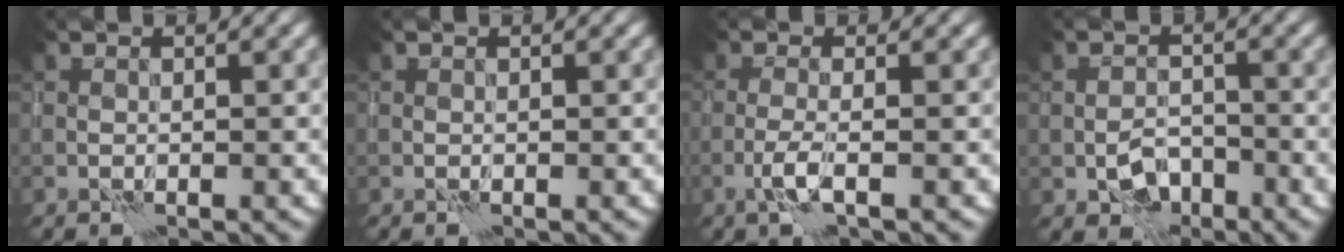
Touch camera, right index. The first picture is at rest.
{"total": 0.0}
{"total": 2.0, "force": [-0.8, 0.4, 1.7], "torque": [-0.036, 0.006, -0.024]}
{"total": 2.7, "force": [-1.4, 1.7, 1.5], "torque": [-0.021, 0.002, -0.023]}